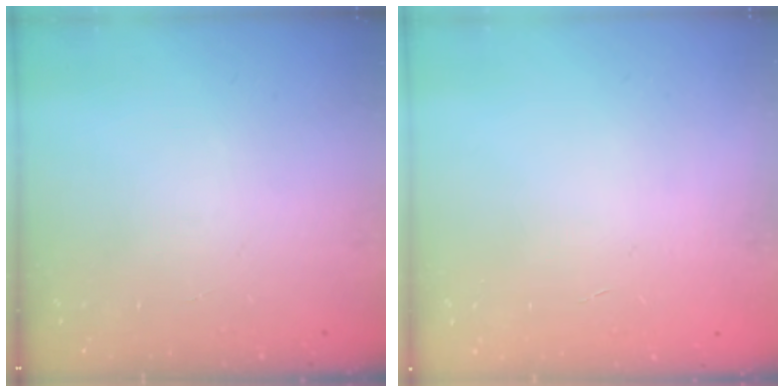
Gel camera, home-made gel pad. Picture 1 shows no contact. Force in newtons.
{"total": 0.6, "press": 0.6, "slide": 0.2}